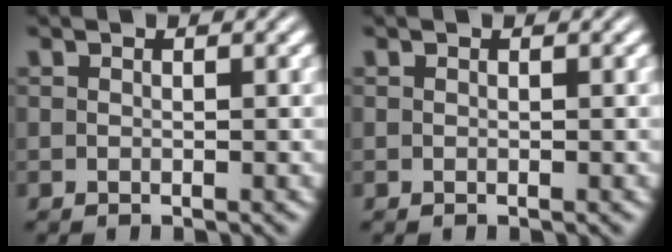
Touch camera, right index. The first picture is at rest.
{"total": 0.0}